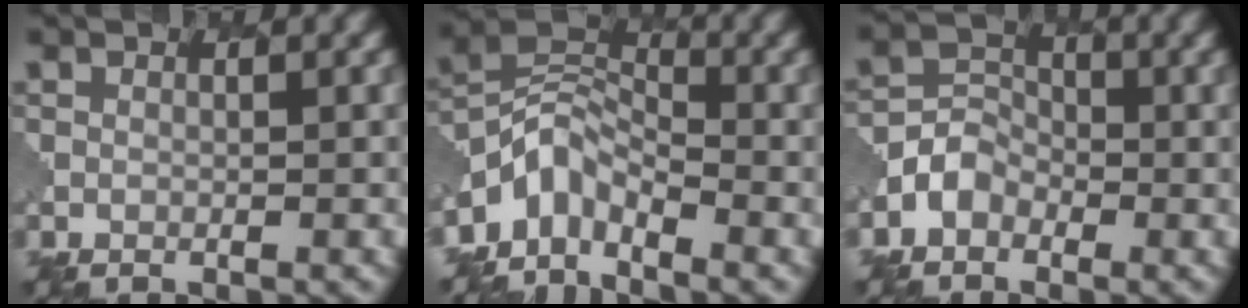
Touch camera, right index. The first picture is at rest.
{"total": 3.9, "force": [-3.0, 2.0, 1.5], "torque": [-0.025, 0.003, -0.071]}
{"total": 2.4, "force": [-1.2, 2.0, 0.6], "torque": [-0.014, 0.007, -0.032]}